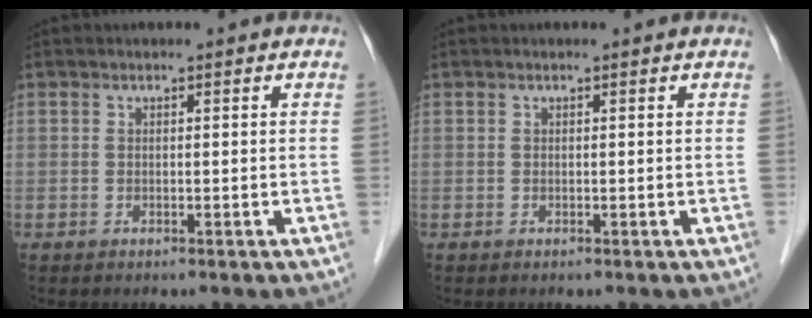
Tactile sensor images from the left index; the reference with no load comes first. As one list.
[{"total": 0.0}]